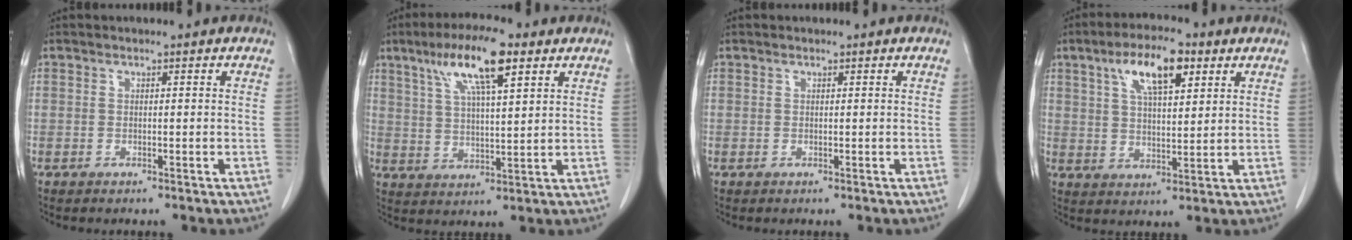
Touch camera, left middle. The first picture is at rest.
{"total": 11.2, "force": [6.2, 2.0, 9.1], "torque": [-0.170, 0.015, 0.108]}
{"total": 0.0}
{"total": 9.5, "force": [4.8, 3.0, 7.6], "torque": [-0.139, 0.013, 0.085]}